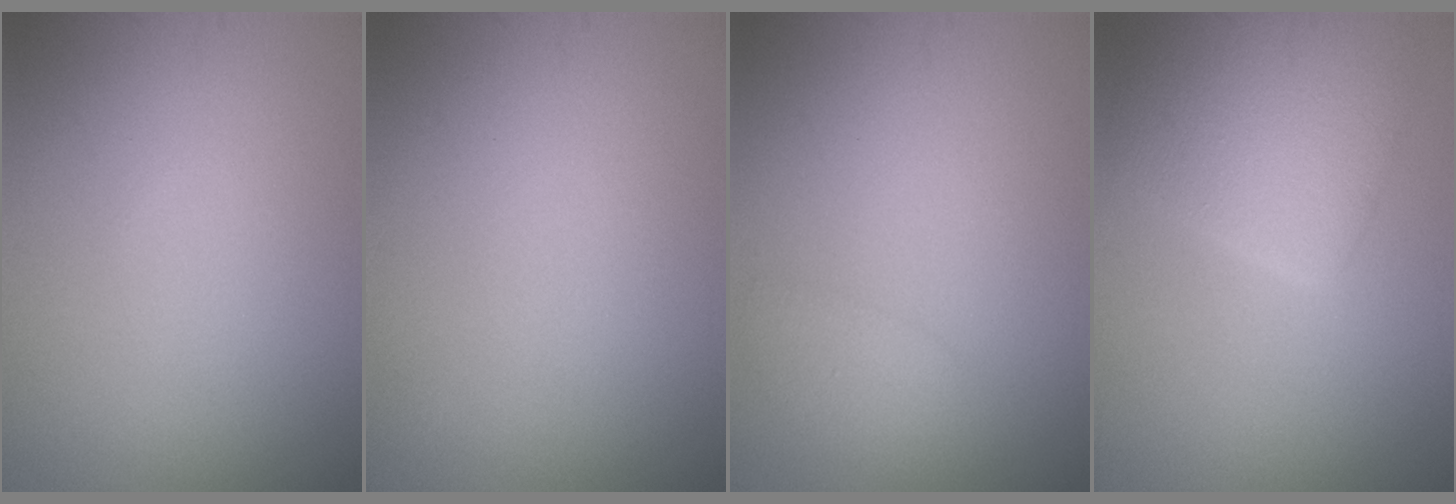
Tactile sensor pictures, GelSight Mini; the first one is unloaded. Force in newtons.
{"total": 0.0}
{"total": 1.3, "press": 1.3, "slide": 0.0}
{"total": 4.9, "press": 4.9, "slide": 0.3}